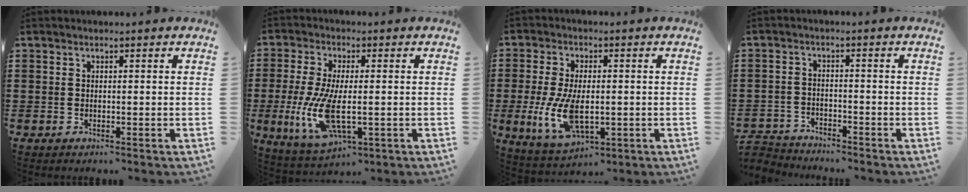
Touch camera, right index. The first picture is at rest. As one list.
[{"total": 10.8, "force": [-2.0, 4.3, 9.7], "torque": [-0.221, -0.023, -0.035]}, {"total": 8.8, "force": [-1.4, 4.5, 7.4], "torque": [-0.176, -0.012, -0.027]}, {"total": 3.0, "force": [-3.0, 0.4, -0.4], "torque": [-0.004, -0.001, -0.066]}]